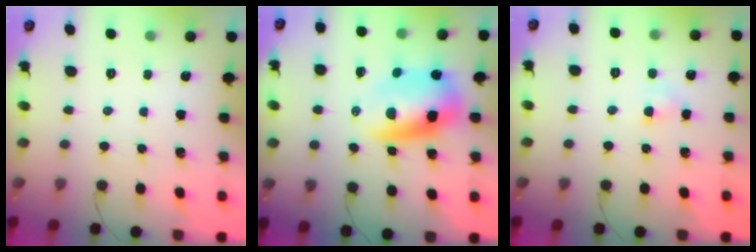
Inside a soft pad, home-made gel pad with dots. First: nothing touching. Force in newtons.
{"total": 10.1, "press": 9.7, "slide": 2.6}
{"total": 3.0, "press": 2.8, "slide": 1.0}